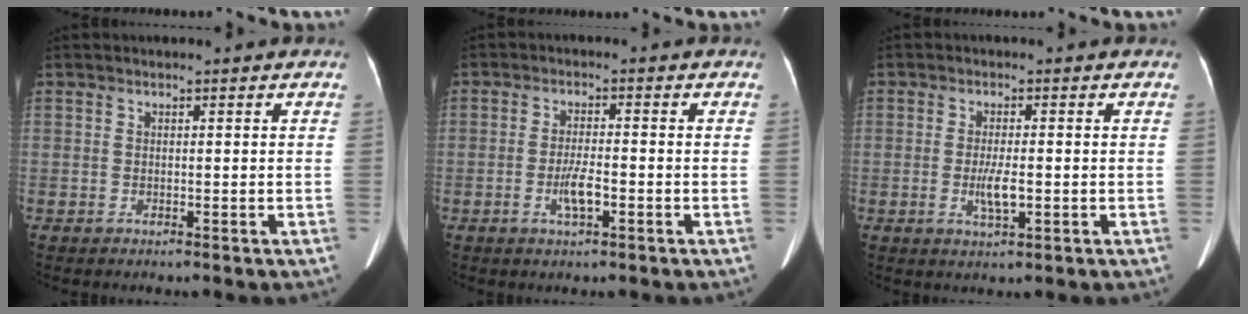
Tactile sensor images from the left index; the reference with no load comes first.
{"total": 3.6, "force": [-1.4, 0.7, 3.3], "torque": [-0.065, 0.000, -0.025]}
{"total": 3.4, "force": [-0.7, 0.7, 3.3], "torque": [-0.069, -0.004, -0.010]}